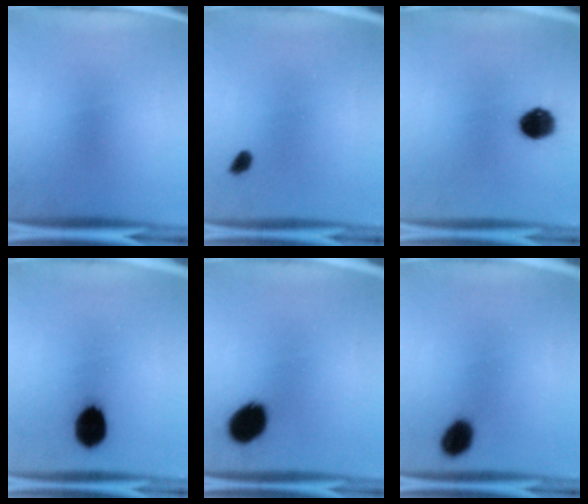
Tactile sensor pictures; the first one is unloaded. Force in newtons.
{"total": 1.5}
{"total": 8.2}
{"total": 10.1}
{"total": 9.8}
{"total": 6.2}